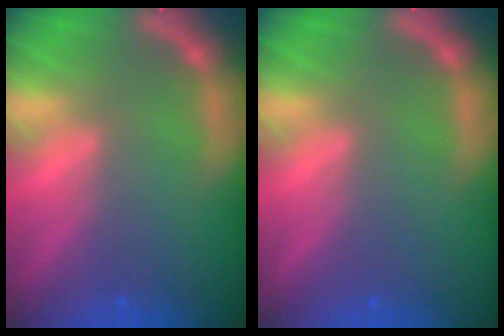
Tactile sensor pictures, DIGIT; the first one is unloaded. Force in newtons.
{"total": 0.0}